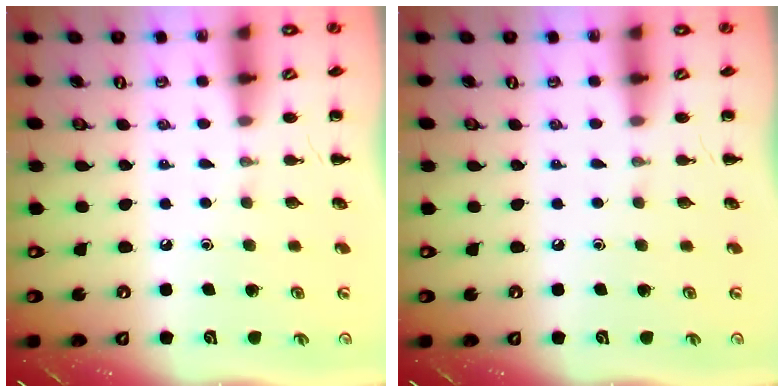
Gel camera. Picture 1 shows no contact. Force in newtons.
{"total": 0.0}